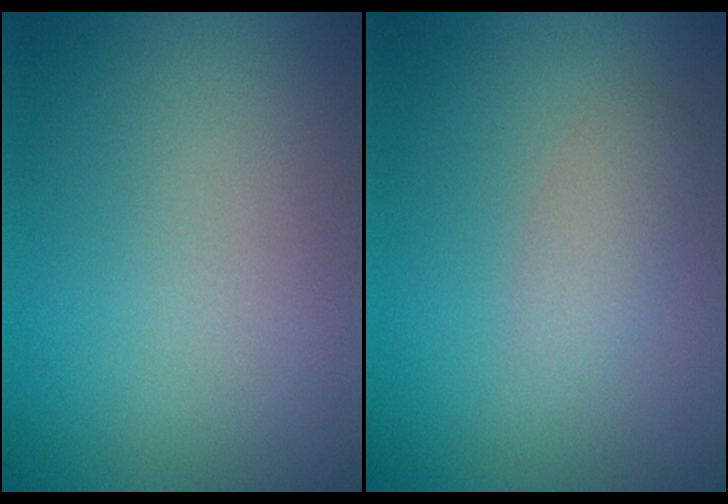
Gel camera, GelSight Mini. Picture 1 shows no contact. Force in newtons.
{"total": 1.8, "press": 1.8, "slide": 0.0}